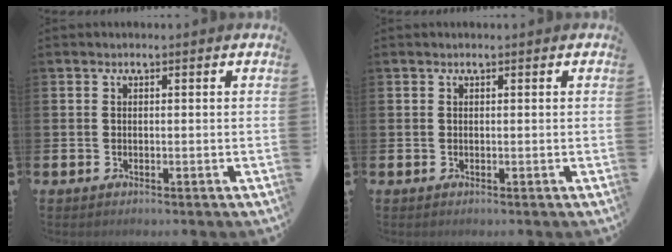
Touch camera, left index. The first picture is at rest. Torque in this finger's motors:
{"motor_torque": [0.72, -1.38, 0.01, 0.00]}